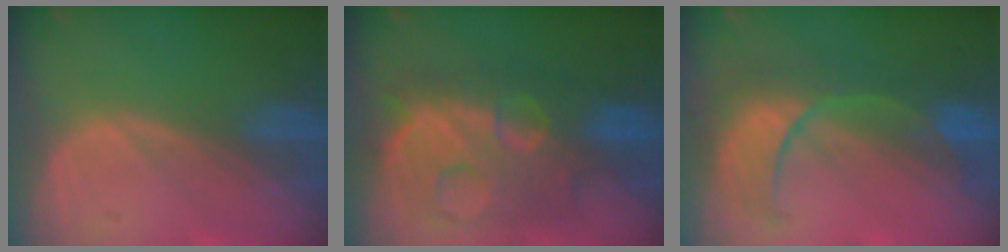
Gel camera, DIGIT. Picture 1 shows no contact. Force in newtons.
{"total": 11.9, "press": 11.8, "slide": 1.3}
{"total": 8.1, "press": 8.1, "slide": 0.6}